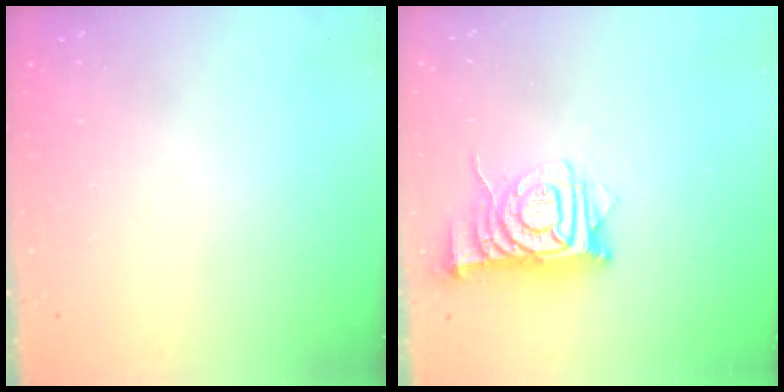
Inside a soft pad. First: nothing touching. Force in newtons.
{"total": 10.7, "press": 10.7, "slide": 1.1}